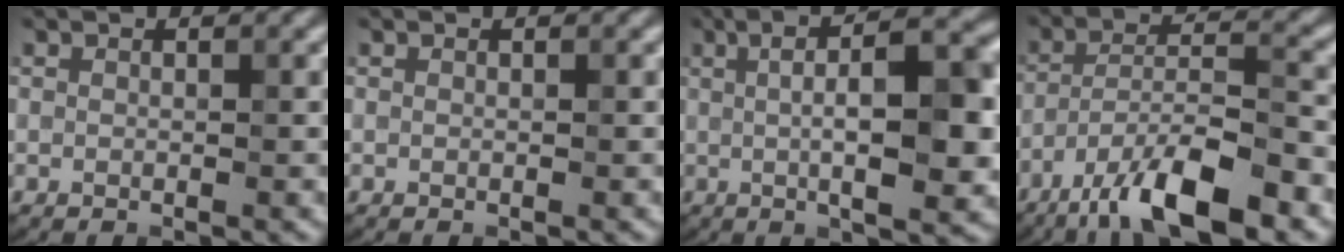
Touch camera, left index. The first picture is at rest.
{"total": 0.0}
{"total": 10.1, "force": [0.8, 2.7, 9.7], "torque": [-0.122, 0.013, 0.009]}
{"total": 9.4, "force": [-6.4, 2.1, 6.6], "torque": [-0.110, 0.005, -0.118]}